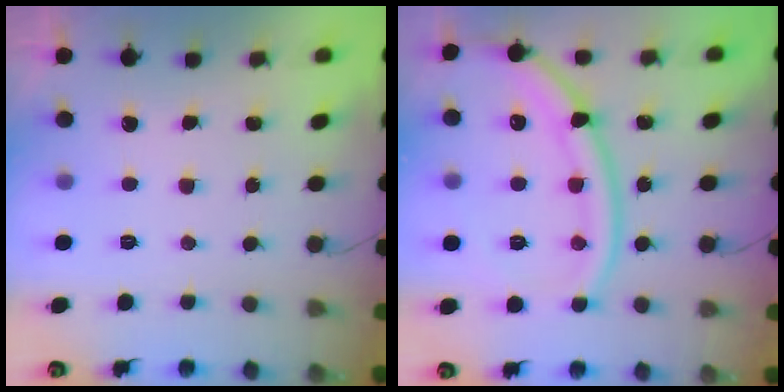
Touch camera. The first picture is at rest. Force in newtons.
{"total": 18.6, "press": 18.5, "slide": 2.0}